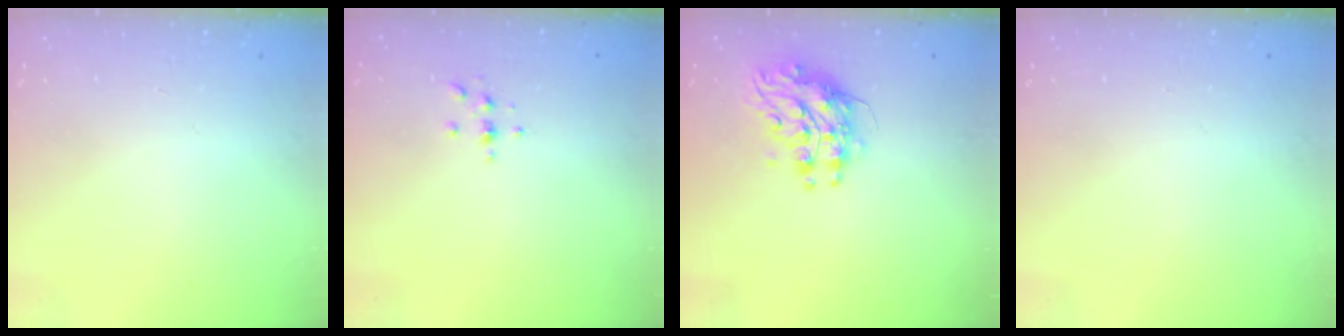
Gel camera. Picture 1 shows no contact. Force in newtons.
{"total": 2.3, "press": 2.3, "slide": 0.2}
{"total": 8.9, "press": 8.9, "slide": 0.5}
{"total": 0.0}